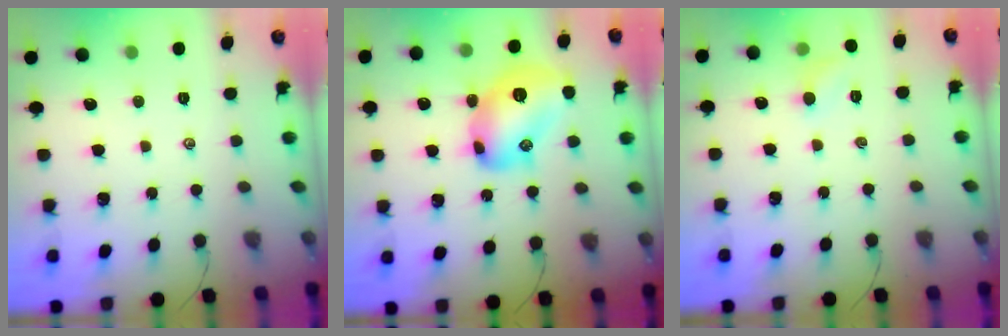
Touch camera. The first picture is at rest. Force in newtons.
{"total": 16.6, "press": 16.6, "slide": 0.4}
{"total": 5.7, "press": 5.5, "slide": 1.7}